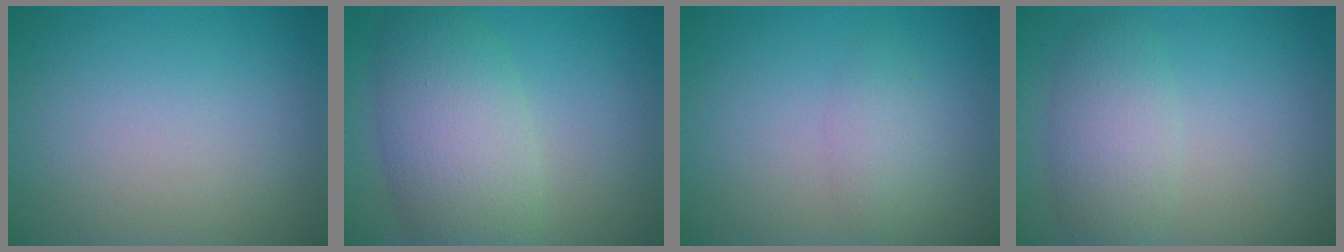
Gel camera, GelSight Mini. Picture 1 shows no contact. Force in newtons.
{"total": 7.0, "press": 7.0, "slide": 0.1}
{"total": 1.8, "press": 1.8, "slide": 0.2}
{"total": 3.9, "press": 3.9, "slide": 0.1}